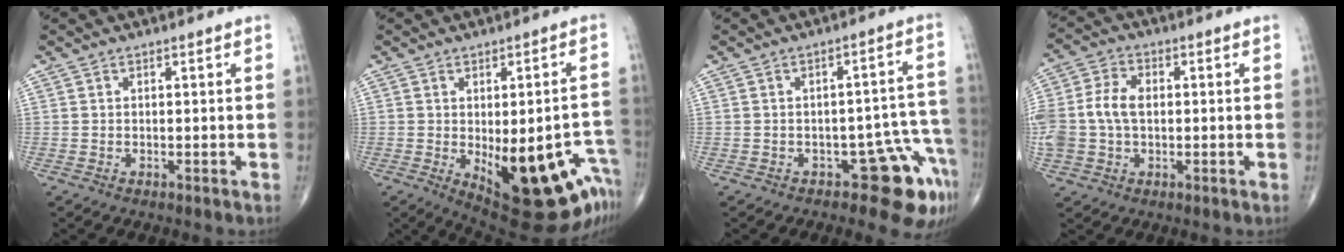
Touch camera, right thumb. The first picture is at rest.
{"total": 22.5, "force": [-8.3, 8.9, 18.9], "torque": [-0.164, 0.012, -0.086]}
{"total": 9.2, "force": [-5.4, 4.3, 6.1], "torque": [-0.027, 0.062, -0.067]}
{"total": 11.1, "force": [0.1, 7.8, 8.0], "torque": [-0.178, 0.023, 0.001]}